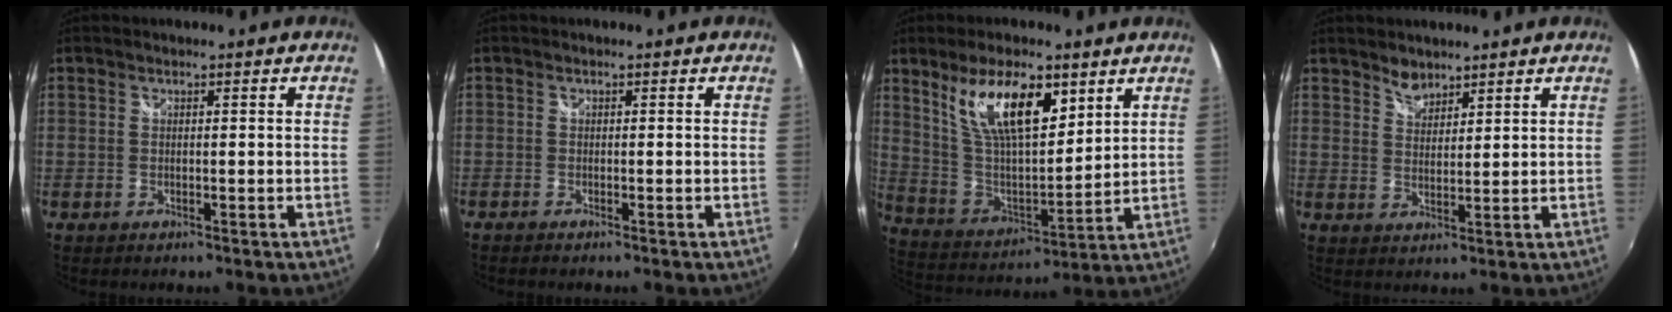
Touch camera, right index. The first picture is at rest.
{"total": 0.7, "force": [-0.7, 0.3, 0.1], "torque": [-0.006, -0.004, -0.016]}
{"total": 16.3, "force": [8.7, 6.3, 12.2], "torque": [-0.217, 0.000, 0.172]}
{"total": 3.3, "force": [2.9, 1.4, 0.8], "torque": [-0.007, 0.003, 0.052]}